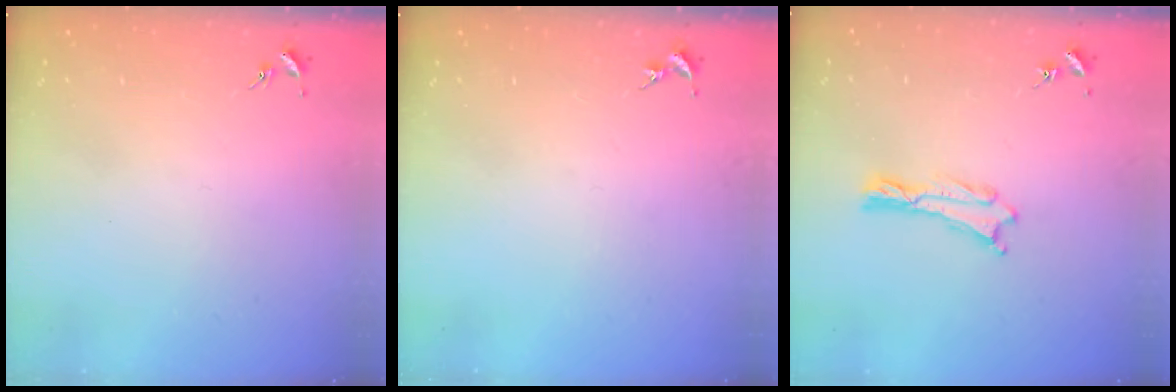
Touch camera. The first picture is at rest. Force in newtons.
{"total": 0.0}
{"total": 0.0}